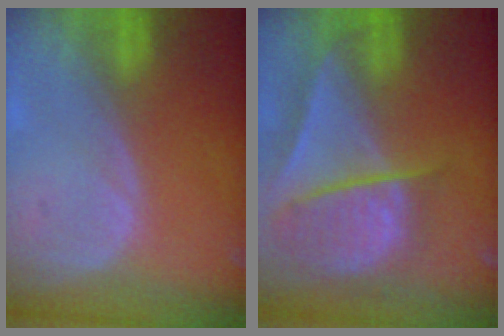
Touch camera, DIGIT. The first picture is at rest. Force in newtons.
{"total": 9.4, "press": 8.0, "slide": 4.8}